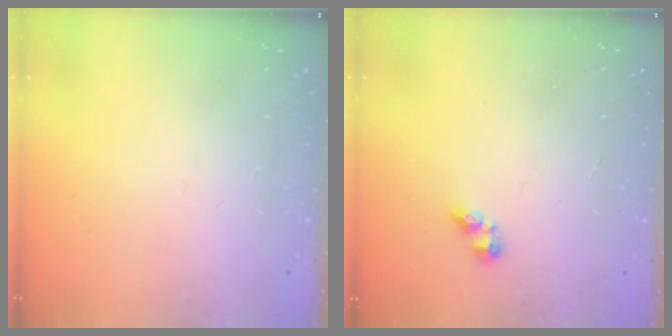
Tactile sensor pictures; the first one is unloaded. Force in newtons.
{"total": 3.4, "press": 3.4, "slide": 0.5}